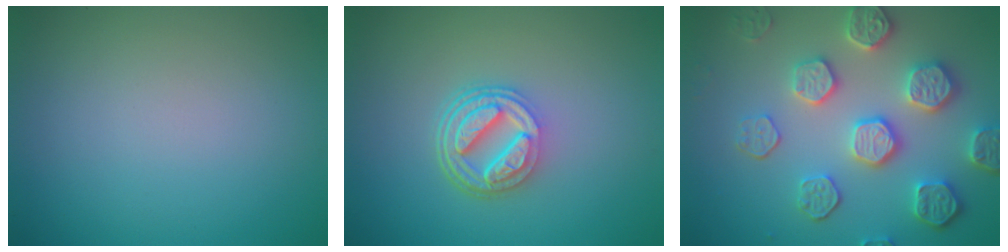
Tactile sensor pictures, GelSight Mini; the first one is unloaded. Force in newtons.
{"total": 5.2, "press": 3.9, "slide": 3.5}
{"total": 6.1, "press": 5.3, "slide": 3.0}